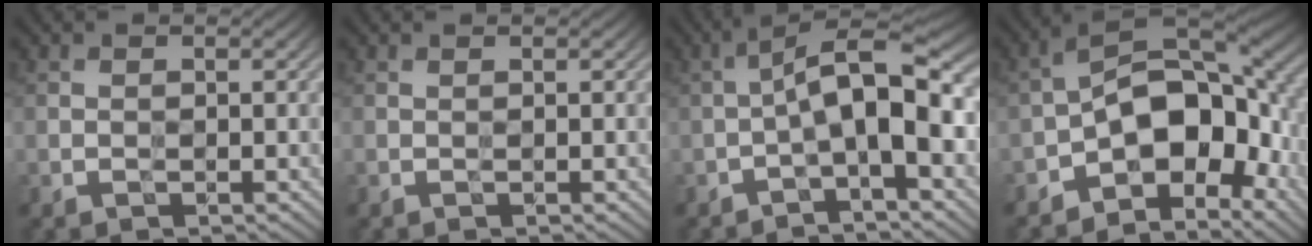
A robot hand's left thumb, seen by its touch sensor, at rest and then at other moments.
{"total": 0.0}
{"total": 8.2, "force": [-1.4, 2.3, 7.8], "torque": [-0.131, 0.028, -0.033]}
{"total": 12.7, "force": [-4.3, 7.4, 9.5], "torque": [-0.133, -0.001, -0.089]}